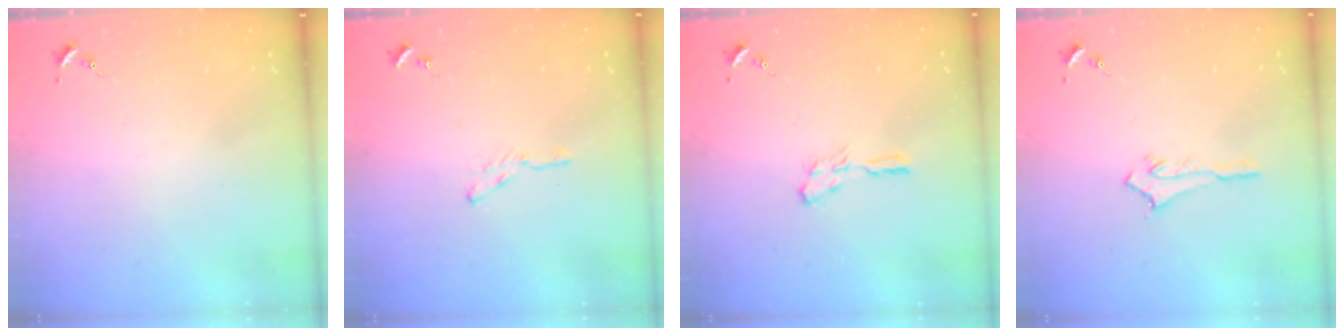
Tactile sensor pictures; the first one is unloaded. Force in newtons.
{"total": 3.5, "press": 3.5, "slide": 0.4}
{"total": 4.4, "press": 4.3, "slide": 0.3}
{"total": 2.8, "press": 2.7, "slide": 0.4}